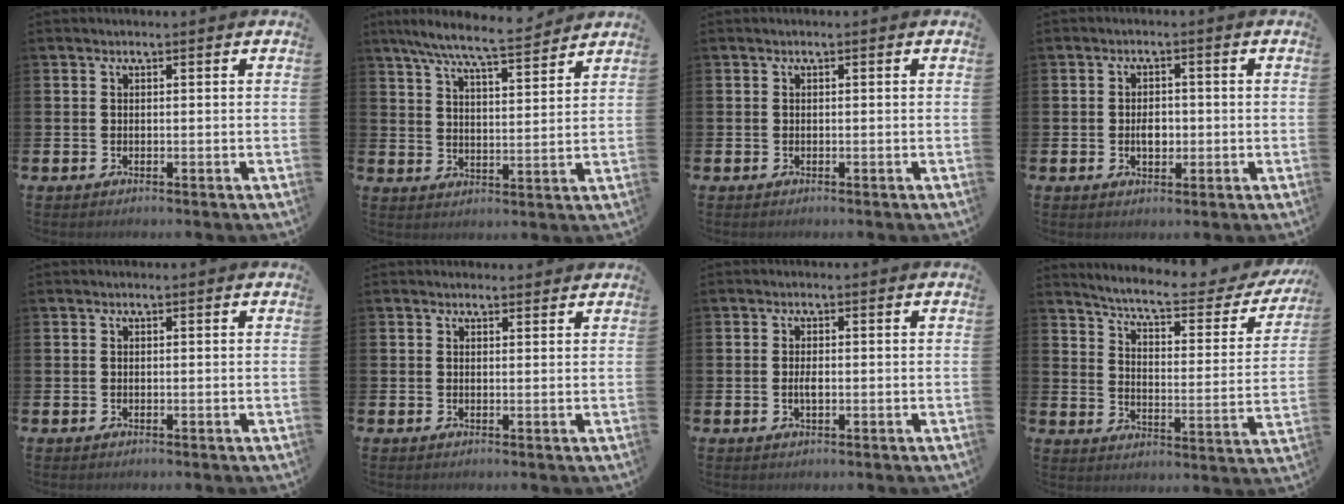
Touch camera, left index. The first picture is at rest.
{"total": 8.2, "force": [7.5, 0.4, 3.1], "torque": [-0.079, -0.041, 0.133]}
{"total": 0.0}
{"total": 2.7, "force": [-0.3, 1.8, 2.0], "torque": [-0.017, -0.003, -0.011]}
{"total": 0.0}
{"total": 1.0, "force": [1.0, 0.3, 0.1], "torque": [0.007, 0.000, 0.016]}
{"total": 1.5, "force": [-0.2, 0.6, 1.4], "torque": [-0.021, 0.000, -0.006]}
{"total": 6.8, "force": [6.0, 0.9, 3.1], "torque": [-0.079, -0.043, 0.093]}